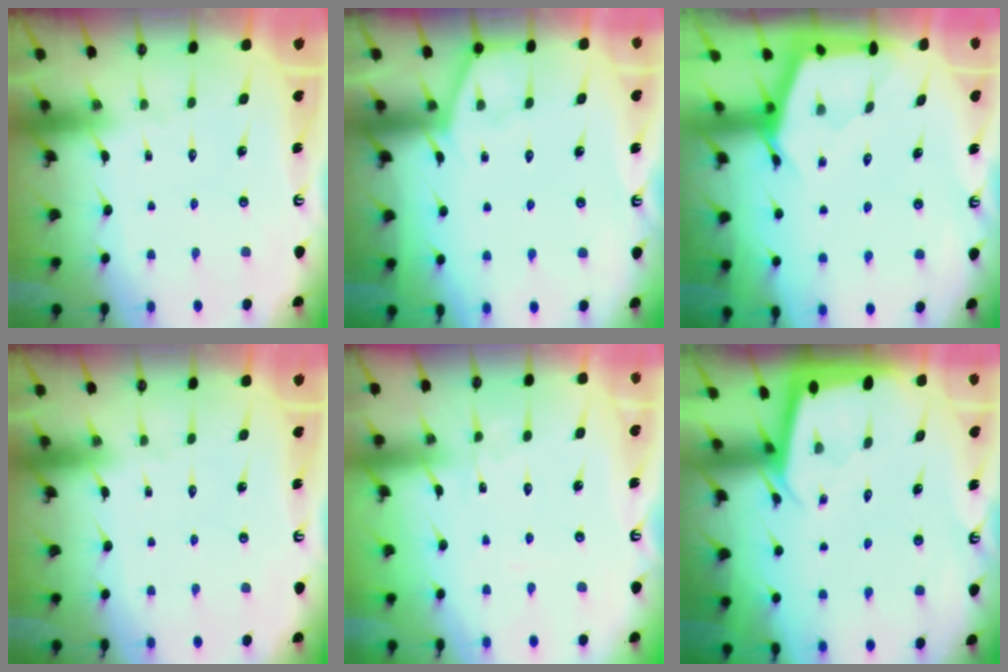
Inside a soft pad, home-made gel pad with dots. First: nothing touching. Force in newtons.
{"total": 4.5, "press": 4.5, "slide": 0.5}
{"total": 2.6, "press": 2.6, "slide": 0.4}
{"total": 0.0}
{"total": 2.2, "press": 2.2, "slide": 0.3}
{"total": 2.0, "press": 2.0, "slide": 0.1}